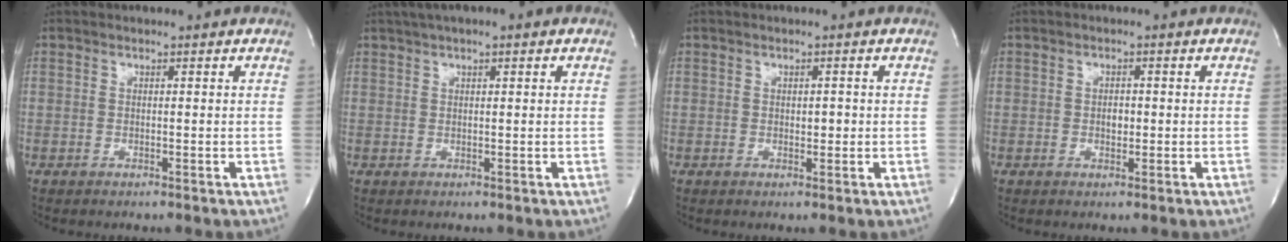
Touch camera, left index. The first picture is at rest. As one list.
[{"total": 5.2, "force": [3.2, 0.8, 4.0], "torque": [-0.069, 0.030, 0.048]}, {"total": 1.4, "force": [-0.1, 0.8, 1.1], "torque": [-0.013, 0.001, 0.000]}, {"total": 1.7, "force": [-0.2, 1.0, 1.3], "torque": [-0.021, 0.003, -0.002]}]